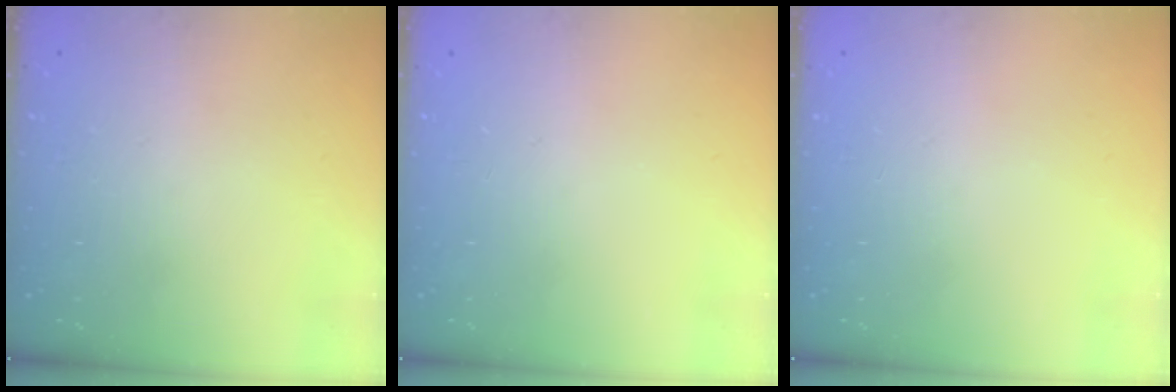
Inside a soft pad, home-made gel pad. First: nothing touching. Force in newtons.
{"total": 0.0}
{"total": 0.0}